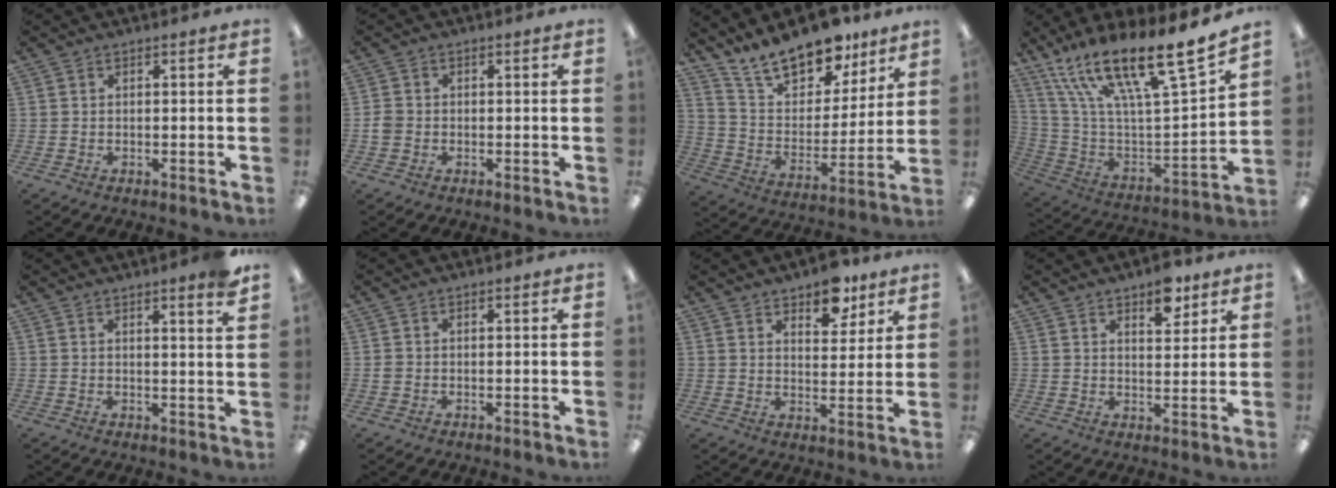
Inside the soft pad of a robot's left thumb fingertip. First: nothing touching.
{"total": 2.2, "force": [-0.4, 1.9, 1.0], "torque": [-0.016, 0.004, -0.008]}
{"total": 16.9, "force": [13.7, 7.4, 6.7], "torque": [-0.117, -0.095, 0.244]}
{"total": 21.1, "force": [16.2, 3.4, 13.1], "torque": [-0.219, -0.118, 0.264]}
{"total": 3.8, "force": [3.2, -0.3, 2.0], "torque": [-0.032, -0.021, 0.052]}
{"total": 0.7, "force": [0.0, 0.6, 0.2], "torque": [-0.004, 0.005, -0.001]}
{"total": 8.6, "force": [6.7, 4.0, 3.6], "torque": [-0.026, -0.041, 0.113]}
{"total": 7.3, "force": [5.2, 3.4, 4.0], "torque": [-0.035, -0.032, 0.084]}